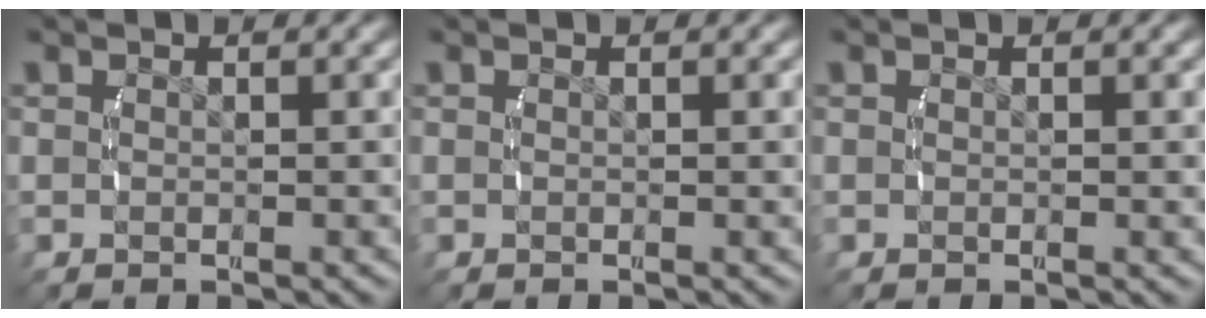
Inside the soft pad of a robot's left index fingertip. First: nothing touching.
{"total": 0.0}
{"total": 0.0}